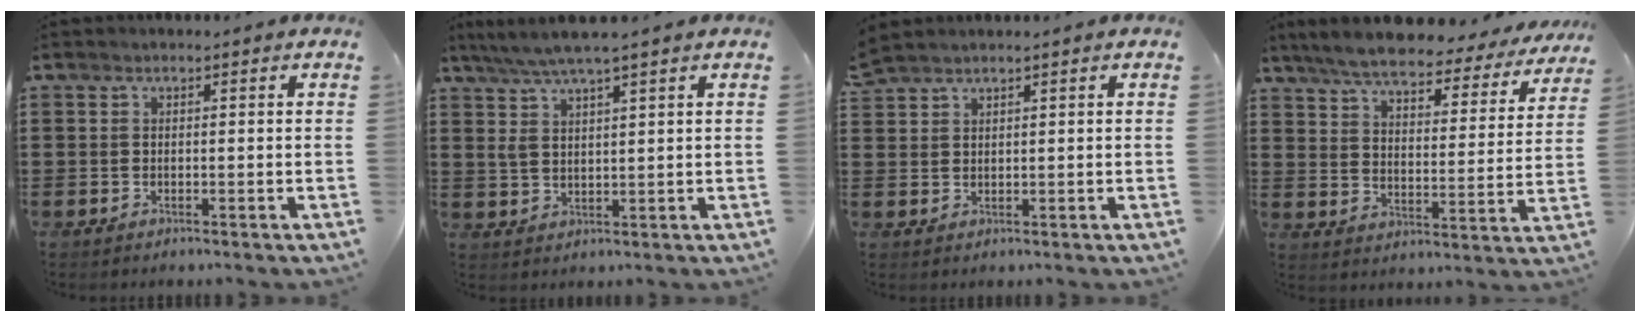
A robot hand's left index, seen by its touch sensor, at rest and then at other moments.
{"total": 4.9, "force": [3.2, 0.6, 3.6], "torque": [-0.076, -0.004, 0.057]}
{"total": 1.8, "force": [1.8, 0.2, 0.5], "torque": [-0.013, 0.001, 0.035]}
{"total": 6.6, "force": [6.0, 0.7, 2.6], "torque": [-0.079, -0.036, 0.101]}